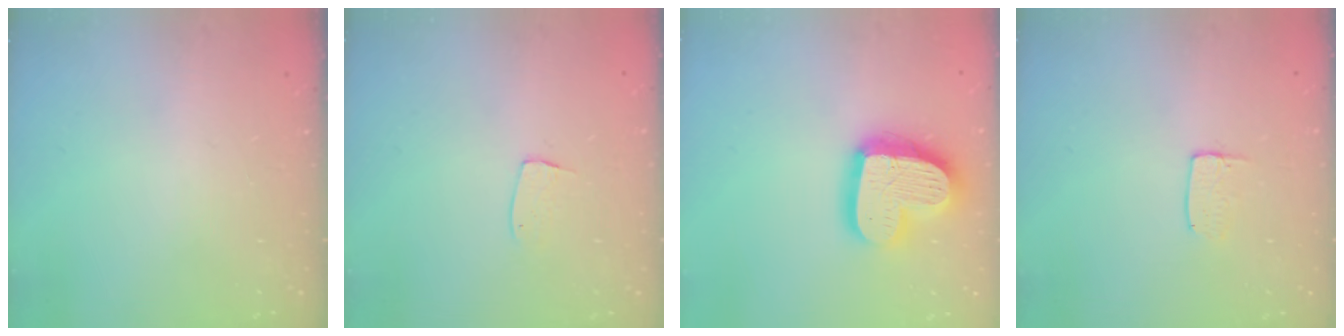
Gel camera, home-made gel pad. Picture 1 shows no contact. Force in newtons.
{"total": 5.2, "press": 5.2, "slide": 0.3}
{"total": 19.4, "press": 19.3, "slide": 1.5}
{"total": 3.6, "press": 3.6, "slide": 0.3}